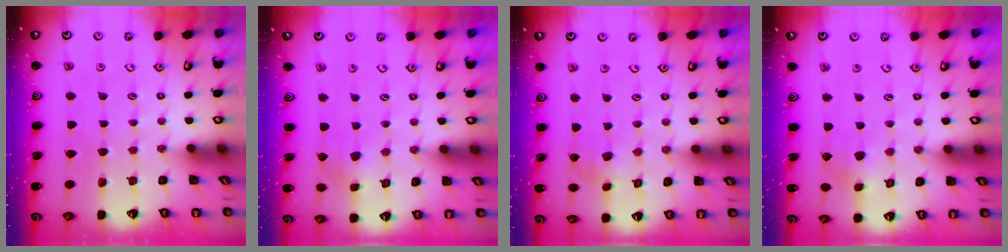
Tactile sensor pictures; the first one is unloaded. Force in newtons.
{"total": 3.3, "press": 3.3, "slide": 0.3}
{"total": 0.6, "press": 0.6, "slide": 0.1}
{"total": 3.0, "press": 3.0, "slide": 0.4}